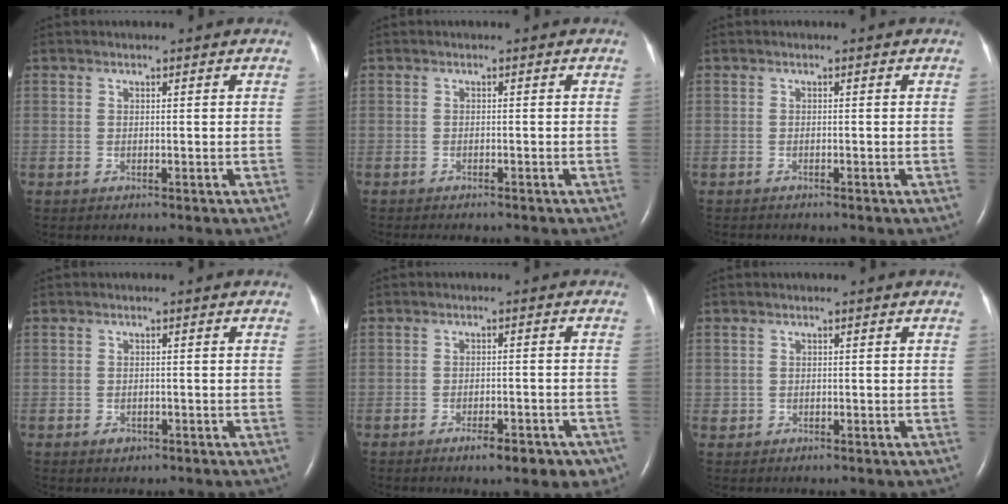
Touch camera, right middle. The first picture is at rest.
{"total": 3.8, "force": [-3.4, 0.9, 1.5], "torque": [-0.018, -0.006, -0.042]}
{"total": 2.0, "force": [-1.8, 0.3, 0.8], "torque": [-0.016, -0.004, -0.021]}
{"total": 1.2, "force": [-0.7, 0.9, 0.5], "torque": [-0.010, 0.001, -0.006]}
{"total": 6.1, "force": [-4.1, 2.0, 4.0], "torque": [-0.039, 0.000, -0.053]}
{"total": 0.7, "force": [-0.1, 0.7, 0.1], "torque": [0.002, 0.004, -0.001]}